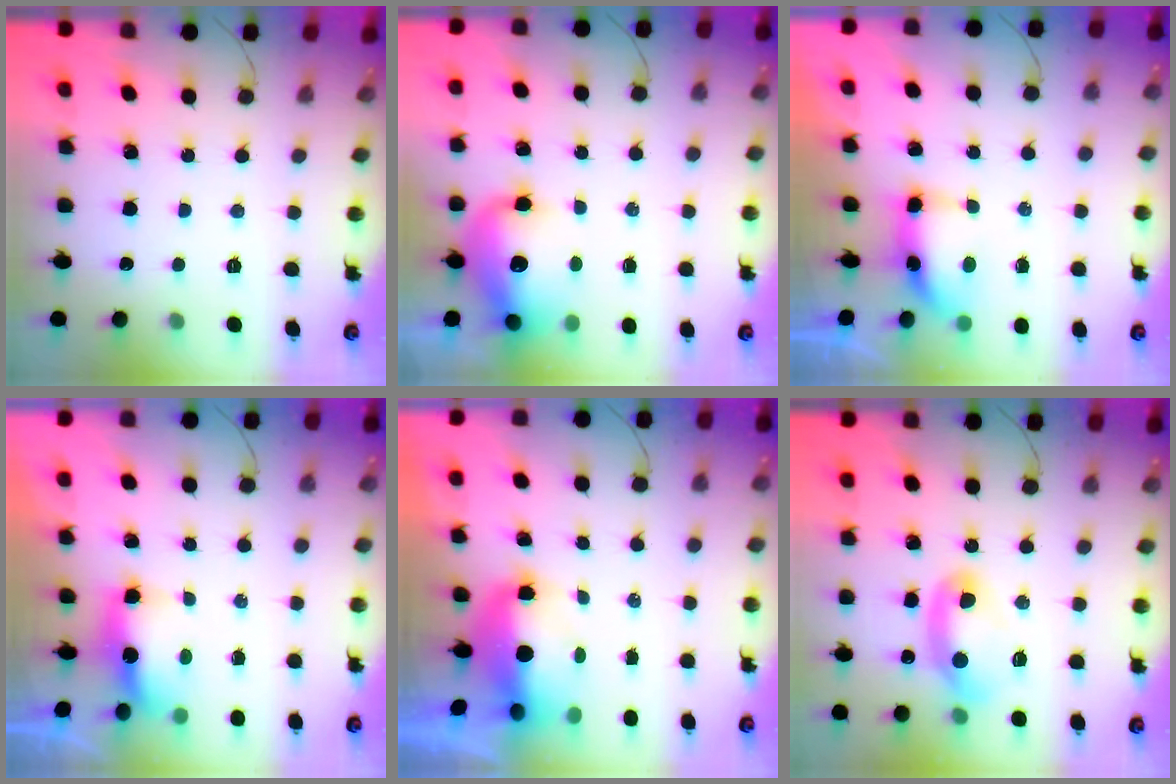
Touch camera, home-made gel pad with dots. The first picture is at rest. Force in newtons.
{"total": 13.9, "press": 13.5, "slide": 3.5}
{"total": 7.3, "press": 7.3, "slide": 0.7}
{"total": 7.6, "press": 7.5, "slide": 0.8}
{"total": 8.2, "press": 8.0, "slide": 1.8}
{"total": 10.4, "press": 10.3, "slide": 1.0}